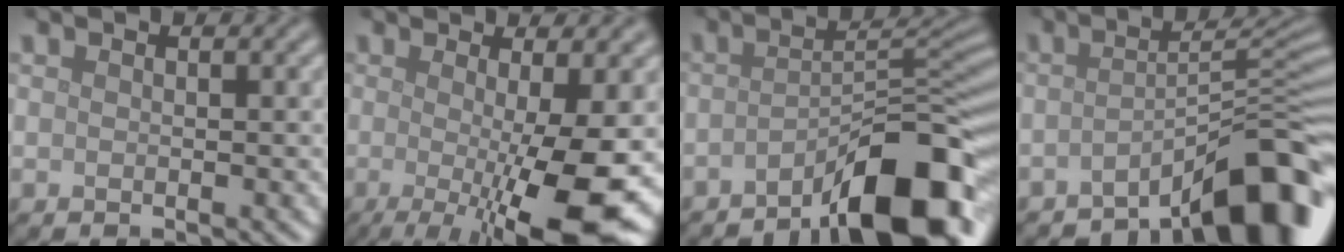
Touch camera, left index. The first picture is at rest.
{"total": 11.8, "force": [-2.3, 2.7, 11.3], "torque": [-0.155, -0.024, -0.030]}
{"total": 10.2, "force": [-6.0, 2.6, 7.8], "torque": [-0.102, 0.014, -0.101]}
{"total": 9.9, "force": [-6.0, 2.2, 7.5], "torque": [-0.086, 0.016, -0.102]}